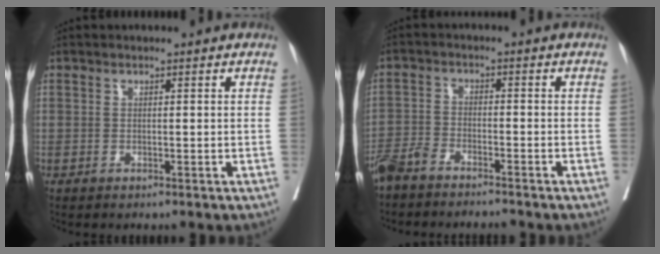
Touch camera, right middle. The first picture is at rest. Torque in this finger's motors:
{"motor_torque": [0.49, -0.47, 0.60, 0.15]}